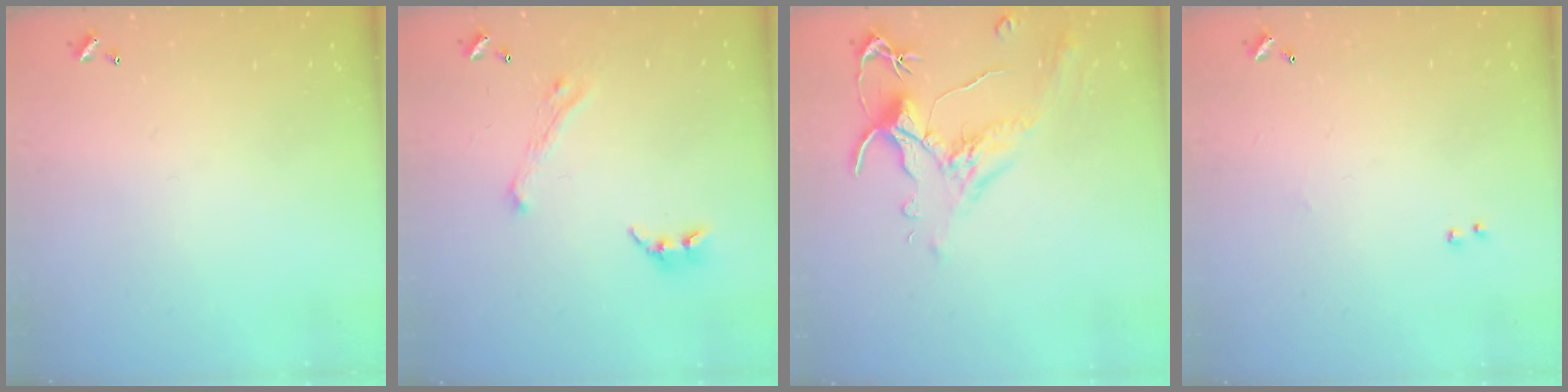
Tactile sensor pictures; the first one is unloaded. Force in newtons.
{"total": 4.1, "press": 4.0, "slide": 1.1}
{"total": 1.5, "press": 1.0, "slide": 1.1}
{"total": 2.3, "press": 2.2, "slide": 0.8}